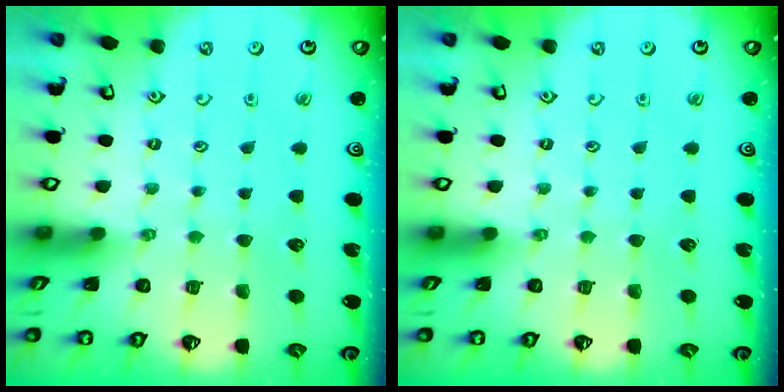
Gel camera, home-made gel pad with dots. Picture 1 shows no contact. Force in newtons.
{"total": 0.0}